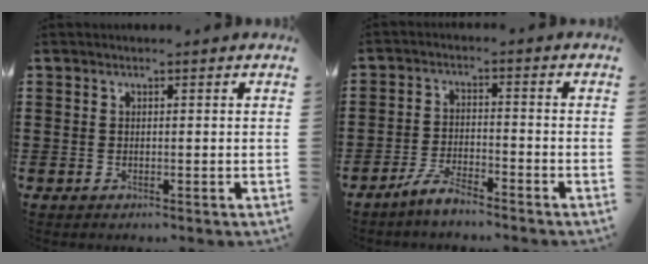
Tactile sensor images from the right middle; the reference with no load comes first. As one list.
[{"total": 4.3, "force": [-3.8, 0.7, 1.9], "torque": [-0.046, 0.003, -0.078]}]